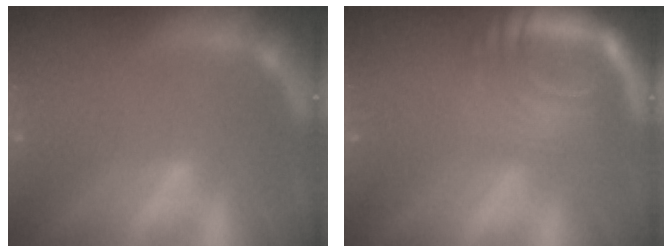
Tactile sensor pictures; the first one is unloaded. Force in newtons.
{"total": 10.1}